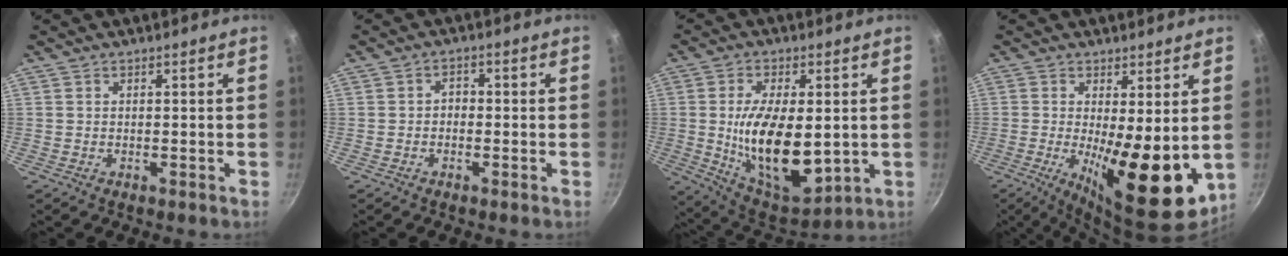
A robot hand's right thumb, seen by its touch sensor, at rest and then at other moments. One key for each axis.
{"total": 1.9, "fx": -0.6, "fy": 1.4, "fz": 1.1, "tx": -0.009, "ty": 0.011, "tz": -0.013}
{"total": 18.1, "fx": -0.2, "fy": 9.1, "fz": 15.6, "tx": -0.253, "ty": -0.020, "tz": 0.014}
{"total": 13.4, "fx": -1.0, "fy": 4.3, "fz": 12.6, "tx": -0.171, "ty": -0.021, "tz": -0.005}